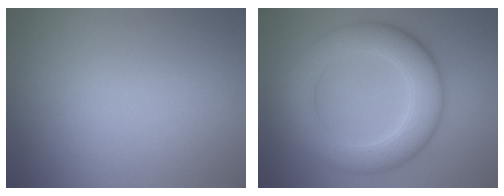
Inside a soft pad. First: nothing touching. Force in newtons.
{"total": 6.8, "press": 6.8, "slide": 0.5}